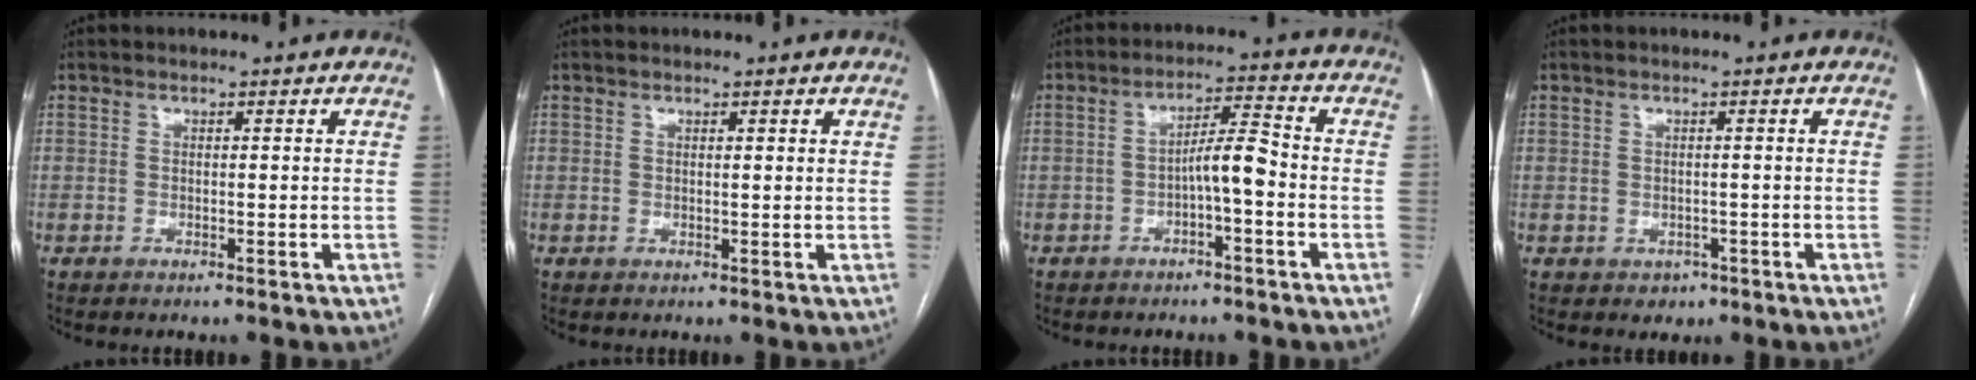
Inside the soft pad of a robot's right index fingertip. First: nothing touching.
{"total": 0.8, "force": [0.6, 0.2, 0.5], "torque": [-0.009, 0.003, 0.007]}
{"total": 5.2, "force": [-1.6, 0.8, 4.8], "torque": [-0.081, 0.018, -0.026]}
{"total": 2.0, "force": [-0.8, 1.7, 0.4], "torque": [0.001, 0.004, -0.006]}